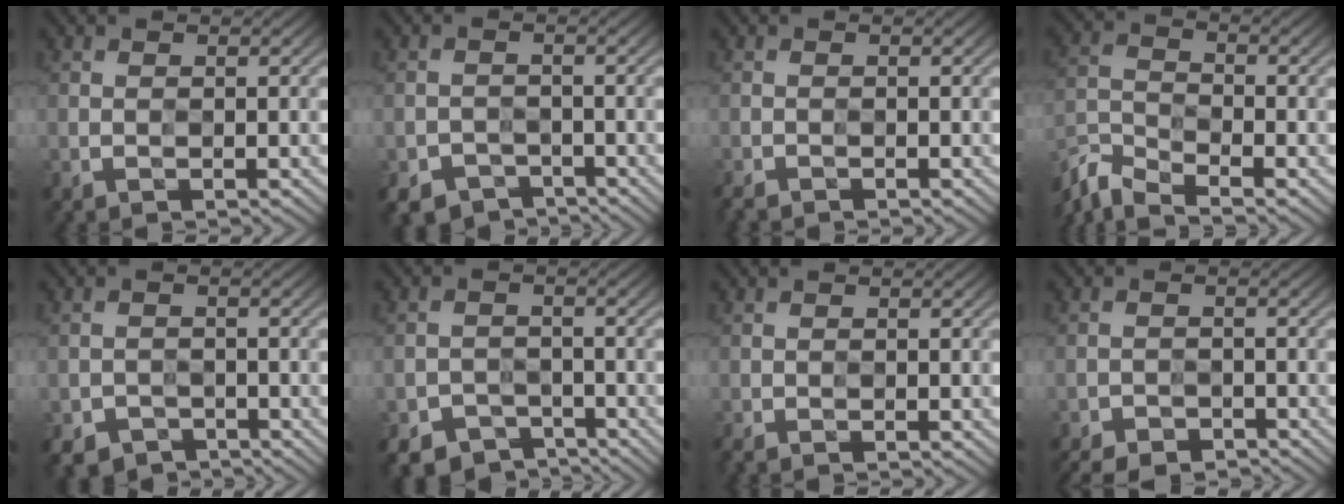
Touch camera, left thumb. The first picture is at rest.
{"total": 2.2, "force": [-1.7, 1.1, -0.9], "torque": [0.014, -0.003, -0.034]}
{"total": 2.0, "force": [-1.6, 0.6, 1.1], "torque": [-0.023, -0.006, -0.029]}
{"total": 7.6, "force": [-6.7, 2.3, 2.8], "torque": [-0.070, -0.015, -0.141]}
{"total": 2.1, "force": [-1.5, 1.3, -0.6], "torque": [0.009, -0.006, -0.031]}
{"total": 2.7, "force": [-2.2, 1.0, -1.3], "torque": [0.025, 0.002, -0.046]}
{"total": 1.1, "force": [-0.8, 0.2, 0.7], "torque": [-0.019, -0.003, -0.016]}
{"total": 4.6, "force": [-4.0, 1.5, 1.5], "torque": [-0.032, -0.015, -0.067]}